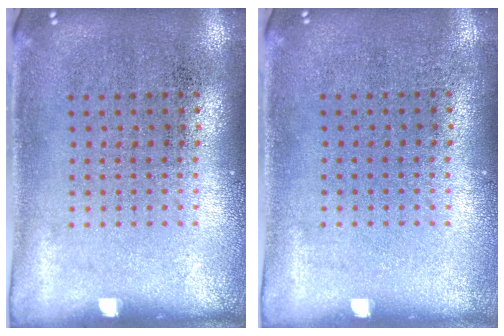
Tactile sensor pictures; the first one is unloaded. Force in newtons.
{"total": 0.0}